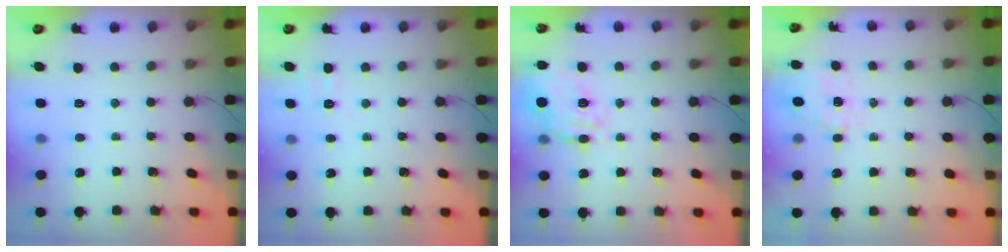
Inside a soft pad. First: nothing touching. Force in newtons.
{"total": 2.9, "press": 2.3, "slide": 1.9}
{"total": 18.6, "press": 18.4, "slide": 2.4}
{"total": 0.9, "press": 0.4, "slide": 0.8}